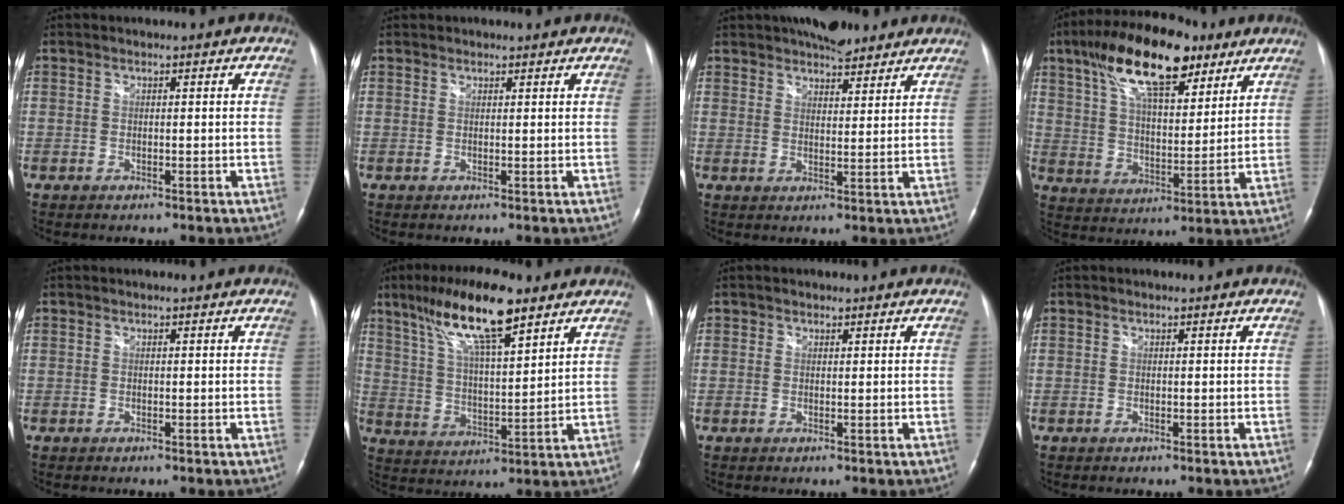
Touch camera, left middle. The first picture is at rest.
{"total": 1.6, "force": [1.5, 0.4, 0.3], "torque": [-0.010, 0.019, 0.024]}
{"total": 8.4, "force": [7.0, 2.8, 3.6], "torque": [-0.053, 0.015, 0.108]}
{"total": 17.9, "force": [10.9, 6.3, 12.7], "torque": [-0.233, 0.031, 0.193]}
{"total": 0.0}
{"total": 14.5, "force": [9.3, 2.6, 10.8], "torque": [-0.201, 0.016, 0.168]}
{"total": 0.8, "force": [0.5, 0.6, 0.0], "torque": [0.006, -0.002, 0.003]}
{"total": 0.0}